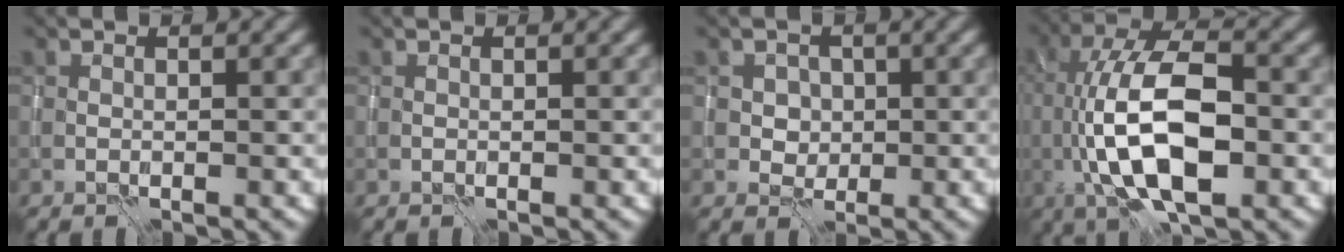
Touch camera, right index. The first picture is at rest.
{"total": 0.0}
{"total": 2.1, "force": [0.5, 1.9, 0.7], "torque": [-0.008, -0.002, 0.013]}
{"total": 11.3, "force": [-1.6, 4.6, 10.2], "torque": [-0.187, 0.012, -0.035]}